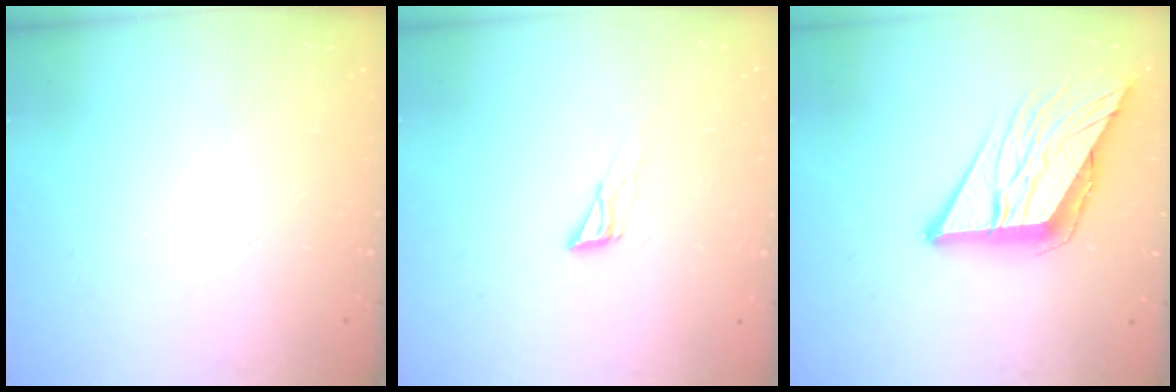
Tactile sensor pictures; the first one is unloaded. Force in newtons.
{"total": 6.5, "press": 6.5, "slide": 0.4}
{"total": 13.7, "press": 13.6, "slide": 1.6}